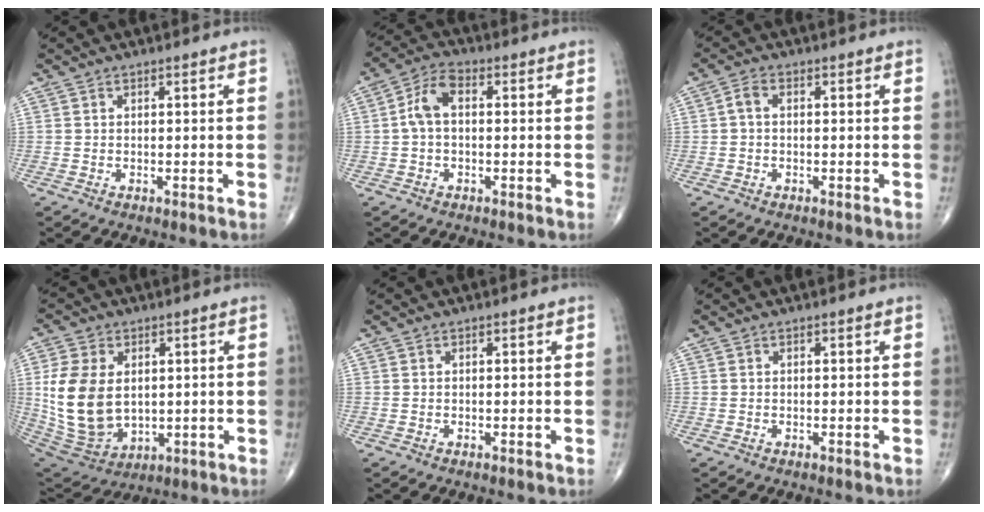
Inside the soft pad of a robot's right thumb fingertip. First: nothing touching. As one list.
[{"total": 6.0, "force": [0.3, 3.5, 4.9], "torque": [-0.094, 0.020, -0.004]}, {"total": 2.3, "force": [0.1, 1.4, 1.8], "torque": [-0.032, 0.008, -0.004]}, {"total": 15.7, "force": [1.5, 10.6, 11.4], "torque": [-0.213, -0.014, 0.048]}, {"total": 0.0}, {"total": 0.0}]